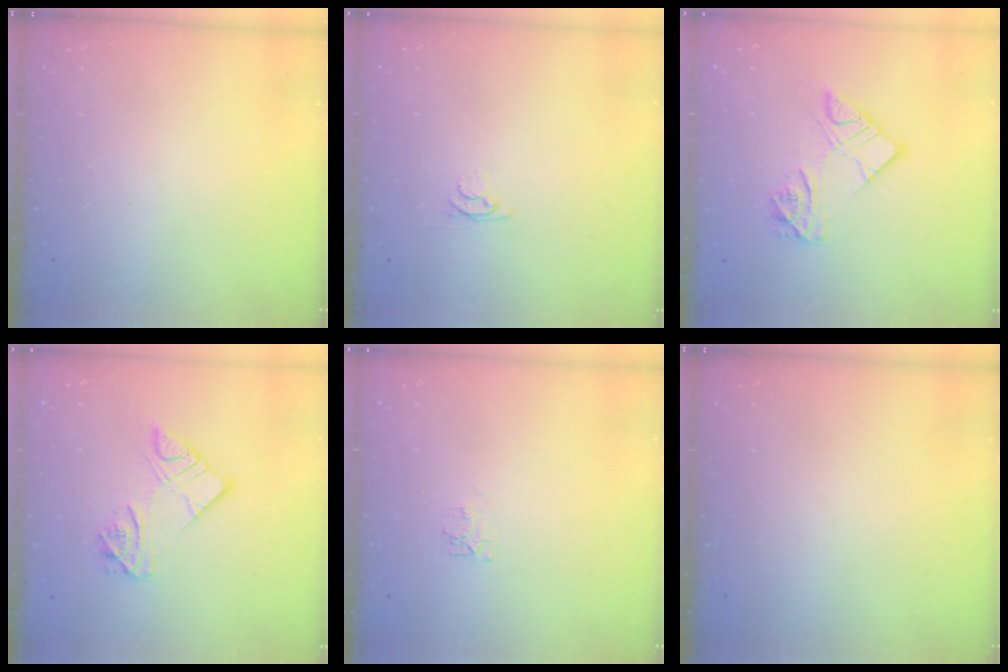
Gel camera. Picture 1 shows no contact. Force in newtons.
{"total": 3.1, "press": 3.0, "slide": 0.4}
{"total": 10.9, "press": 10.8, "slide": 0.9}
{"total": 10.9, "press": 10.8, "slide": 0.9}
{"total": 4.6, "press": 4.5, "slide": 0.5}
{"total": 0.0}